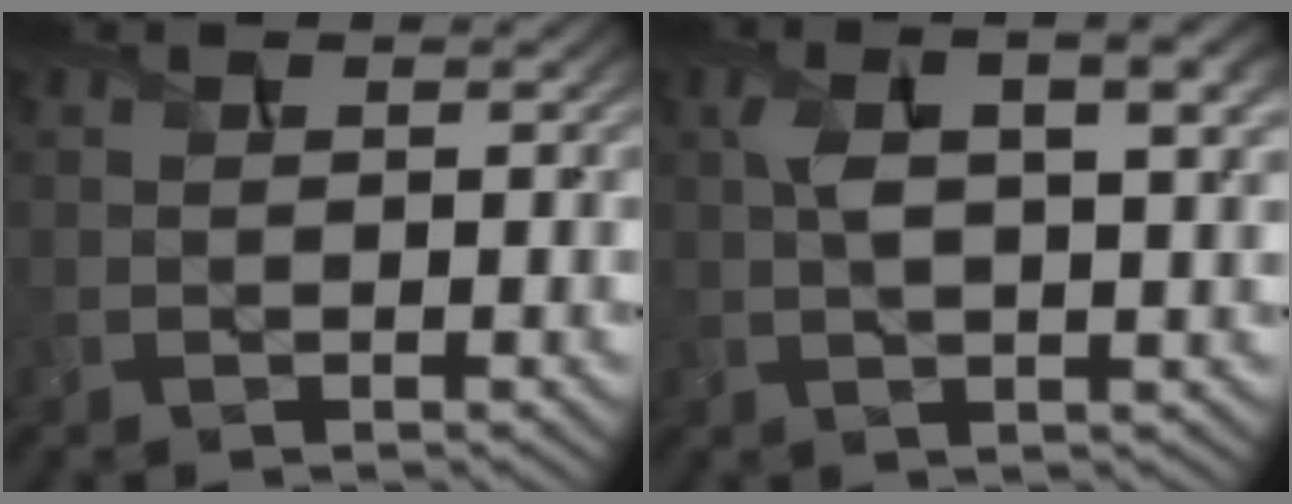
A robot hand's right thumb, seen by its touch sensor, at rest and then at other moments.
{"total": 7.0, "force": [2.1, 2.4, 6.3], "torque": [-0.118, 0.006, 0.034]}